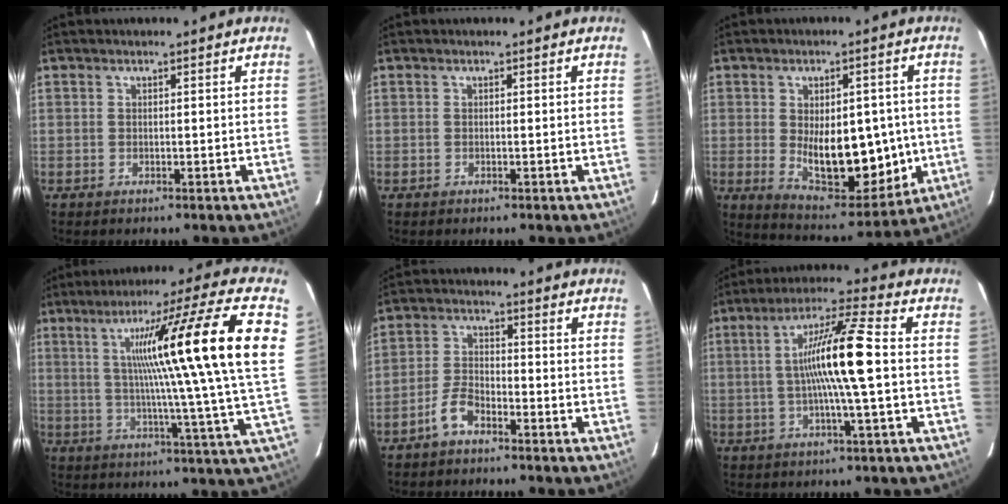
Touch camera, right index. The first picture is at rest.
{"total": 0.0}
{"total": 14.2, "force": [-1.3, 6.8, 12.4], "torque": [-0.184, -0.007, 0.001]}
{"total": 22.2, "force": [5.6, -2.4, 21.3], "torque": [-0.291, 0.014, 0.071]}
{"total": 4.6, "force": [-3.2, 1.9, 2.6], "torque": [-0.060, 0.008, -0.063]}
{"total": 11.9, "force": [-0.1, -0.5, 11.9], "torque": [-0.215, 0.009, -0.008]}